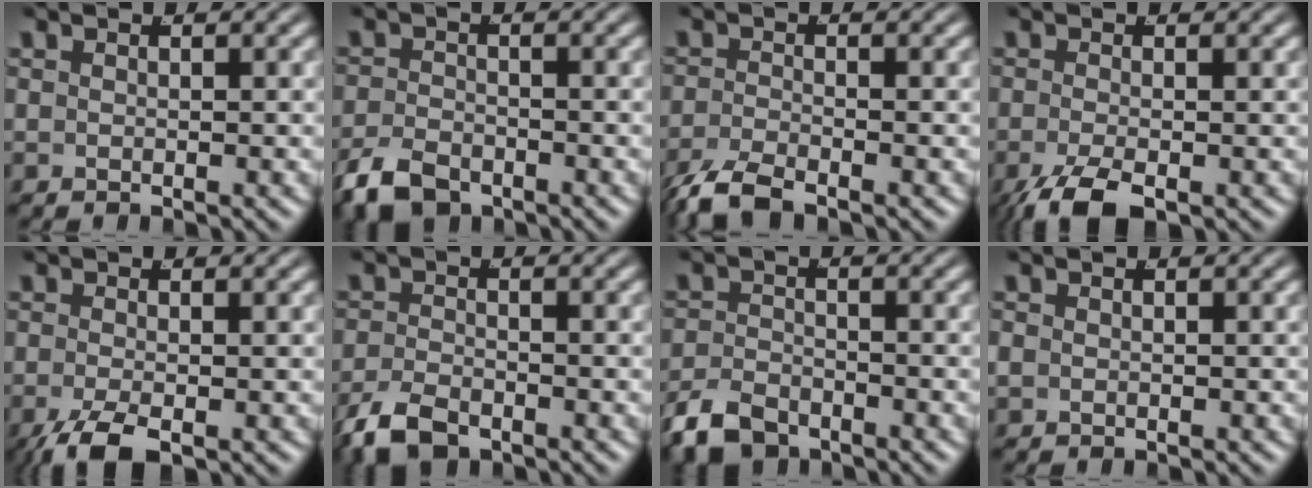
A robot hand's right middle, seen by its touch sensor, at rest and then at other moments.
{"total": 4.2, "force": [-3.3, 1.9, 1.8], "torque": [-0.035, -0.017, -0.052]}
{"total": 3.5, "force": [-3.0, 0.8, 1.6], "torque": [-0.038, -0.015, -0.044]}
{"total": 4.1, "force": [-2.9, 1.5, 2.4], "torque": [-0.064, -0.028, -0.035]}
{"total": 3.6, "force": [-2.6, 1.3, 2.2], "torque": [-0.059, -0.027, -0.030]}
{"total": 3.8, "force": [-3.0, 1.5, 1.8], "torque": [-0.042, -0.017, -0.046]}
{"total": 4.1, "force": [-3.5, 1.8, 1.4], "torque": [-0.028, -0.015, -0.056]}
{"total": 0.8, "force": [-0.3, 0.6, 0.3], "torque": [-0.016, -0.009, 0.001]}